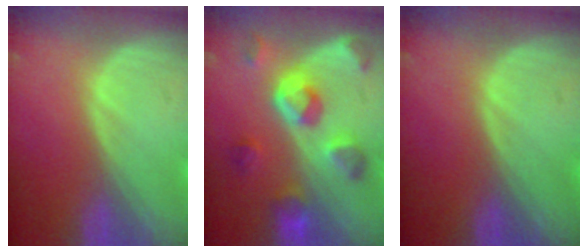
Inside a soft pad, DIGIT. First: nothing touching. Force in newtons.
{"total": 8.3, "press": 8.1, "slide": 1.9}
{"total": 0.0}